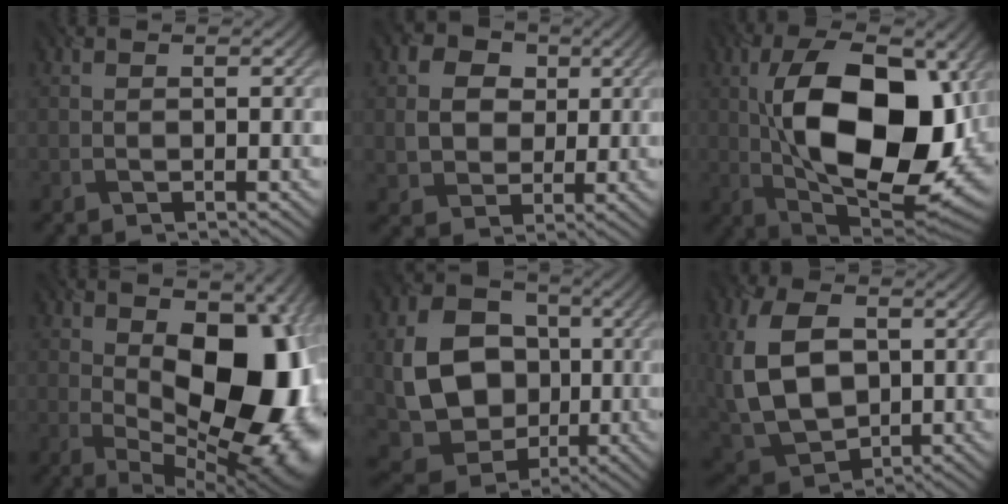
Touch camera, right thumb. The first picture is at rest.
{"total": 6.2, "force": [1.4, 5.3, 3.0], "torque": [-0.090, 0.005, 0.013]}
{"total": 18.9, "force": [1.2, 9.6, 16.3], "torque": [-0.286, 0.002, 0.016]}
{"total": 19.5, "force": [1.2, 10.8, 16.3], "torque": [-0.186, -0.011, 0.025]}
{"total": 13.7, "force": [-0.3, 11.0, 8.2], "torque": [-0.182, -0.012, -0.009]}
{"total": 13.3, "force": [1.3, 9.1, 9.6], "torque": [-0.242, -0.001, 0.028]}